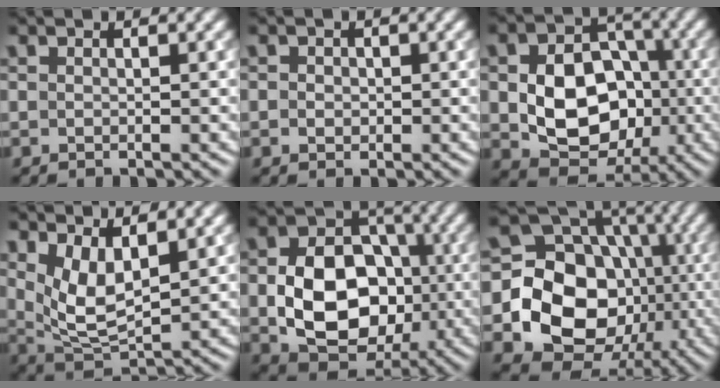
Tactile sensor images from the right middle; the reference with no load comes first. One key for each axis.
{"total": 1.2, "fx": 0.1, "fy": 1.1, "fz": 0.5, "tx": -0.005, "ty": 0.001, "tz": -0.004}
{"total": 9.4, "fx": -1.2, "fy": 7.0, "fz": 6.2, "tx": -0.104, "ty": -0.002, "tz": -0.019}
{"total": 4.8, "fx": 1.9, "fy": 2.1, "fz": 3.9, "tx": -0.085, "ty": -0.013, "tz": 0.043}
{"total": 10.4, "fx": -1.4, "fy": 7.7, "fz": 7.0, "tx": -0.122, "ty": 0.000, "tz": -0.023}
{"total": 17.0, "fx": -3.1, "fy": 14.5, "fz": 8.4, "tx": -0.136, "ty": -0.022, "tz": -0.070}